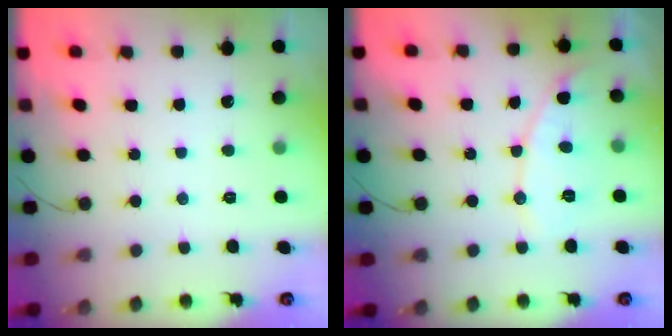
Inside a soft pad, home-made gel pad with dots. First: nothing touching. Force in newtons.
{"total": 8.1, "press": 8.1, "slide": 0.4}